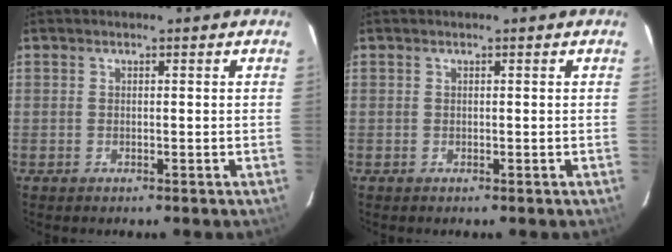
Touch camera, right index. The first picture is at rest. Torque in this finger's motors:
{"motor_torque": [0.00, 0.00, 0.00, 0.00]}